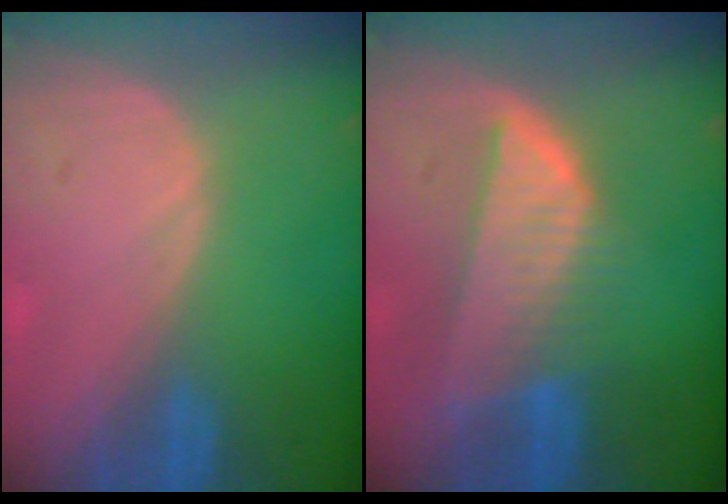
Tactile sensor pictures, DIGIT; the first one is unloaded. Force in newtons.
{"total": 8.2, "press": 7.3, "slide": 3.8}